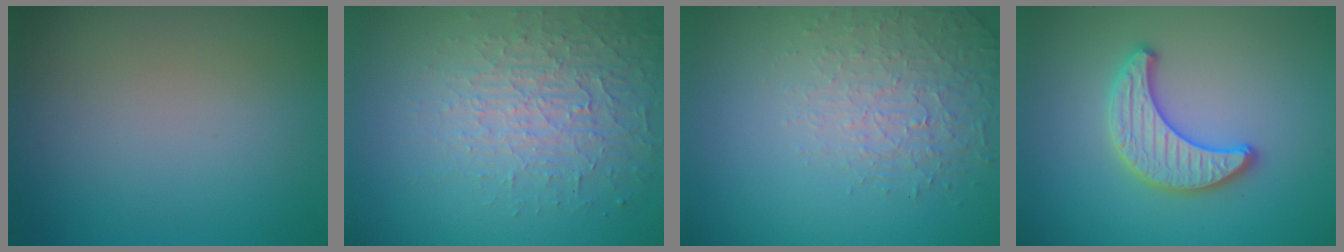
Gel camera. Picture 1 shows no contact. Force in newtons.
{"total": 3.7, "press": 3.4, "slide": 1.5}
{"total": 1.9, "press": 1.4, "slide": 1.3}
{"total": 3.4, "press": 3.4, "slide": 0.0}